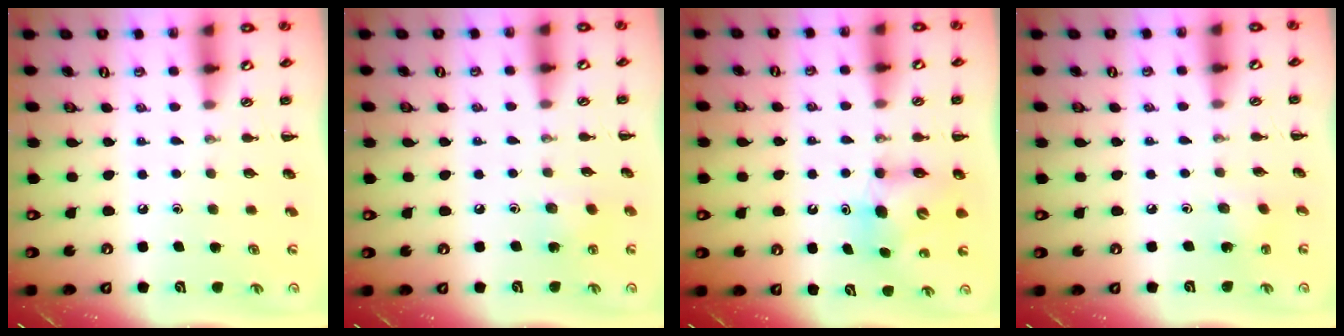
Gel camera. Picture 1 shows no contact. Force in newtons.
{"total": 4.9, "press": 4.7, "slide": 1.2}
{"total": 6.5, "press": 6.5, "slide": 0.8}
{"total": 2.2, "press": 2.0, "slide": 0.7}